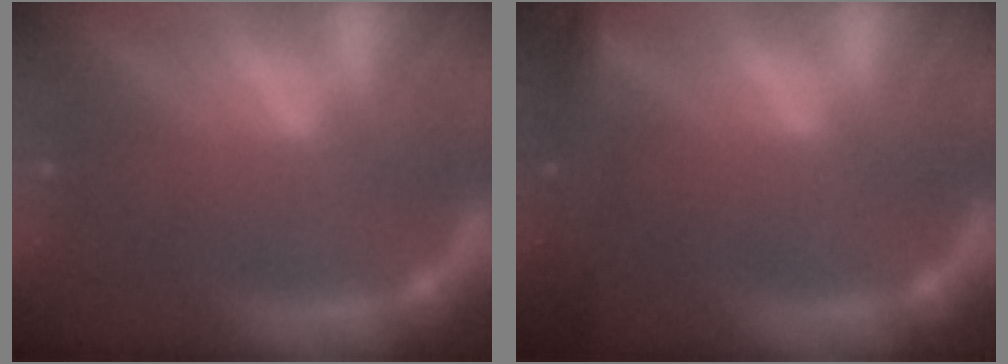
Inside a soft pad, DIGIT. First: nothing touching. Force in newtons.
{"total": 4.5}